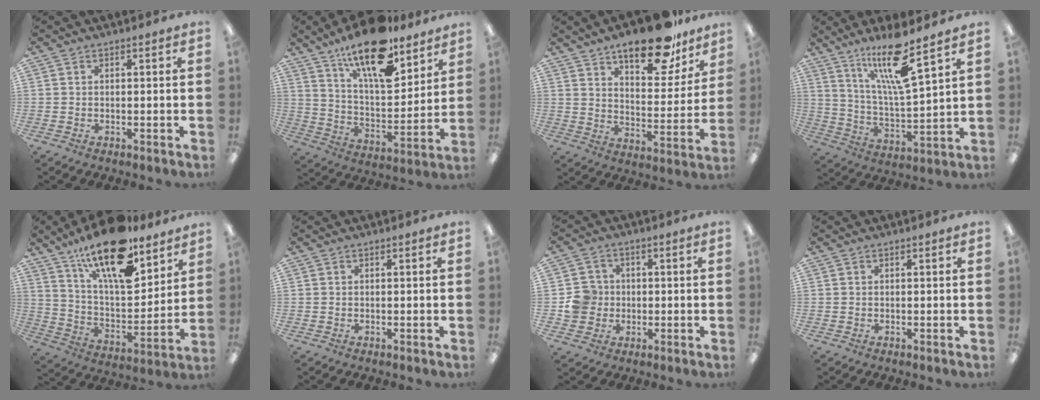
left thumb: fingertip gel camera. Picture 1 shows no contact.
{"total": 18.5, "force": [13.2, 6.6, 11.1], "torque": [-0.190, -0.073, 0.223]}
{"total": 18.5, "force": [13.4, 7.3, 10.5], "torque": [-0.141, -0.077, 0.221]}
{"total": 15.2, "force": [10.9, 2.2, 10.4], "torque": [-0.196, -0.057, 0.177]}
{"total": 21.2, "force": [14.9, 7.6, 13.0], "torque": [-0.226, -0.085, 0.254]}
{"total": 0.0}
{"total": 6.6, "force": [-0.2, 6.4, 1.6], "torque": [-0.017, 0.011, -0.002]}
{"total": 0.0}